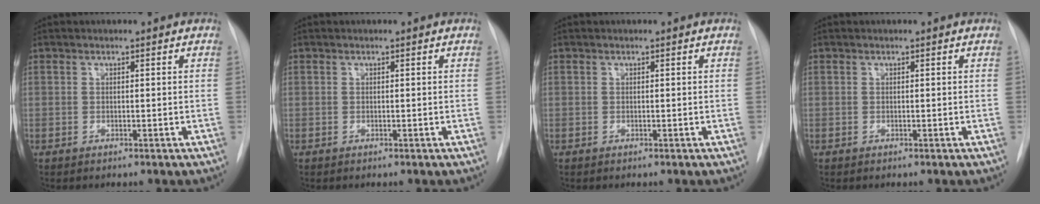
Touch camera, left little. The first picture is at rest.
{"total": 0.0}
{"total": 0.0}
{"total": 0.0}